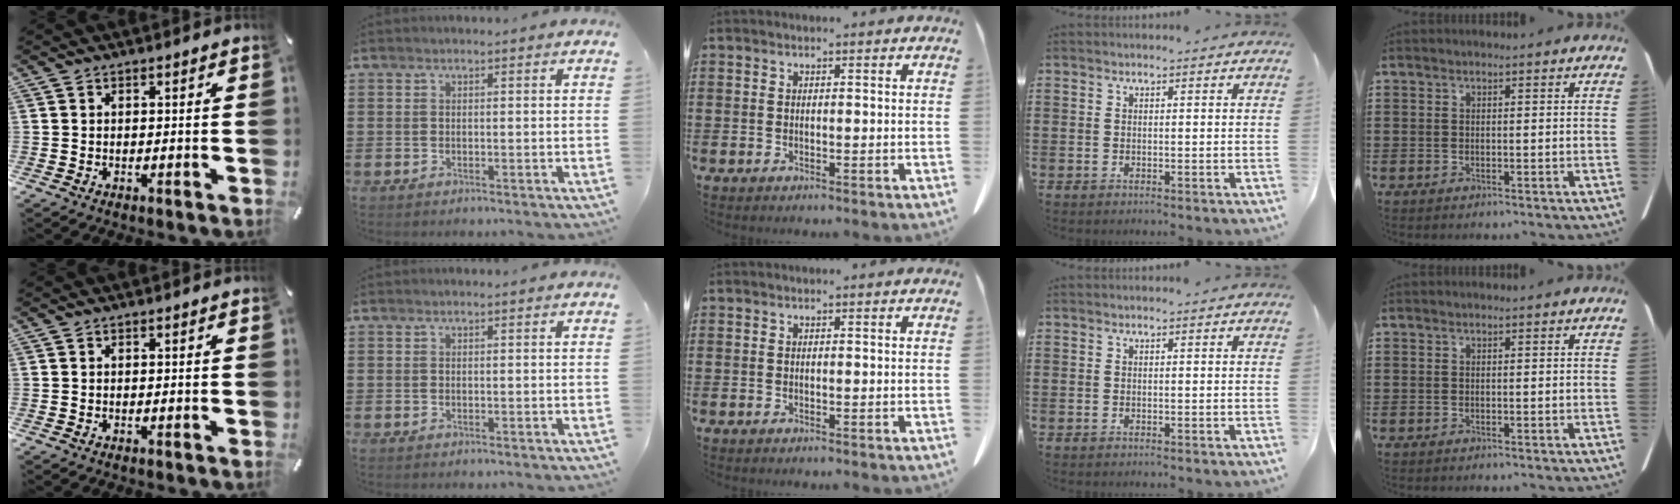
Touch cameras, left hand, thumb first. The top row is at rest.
{}